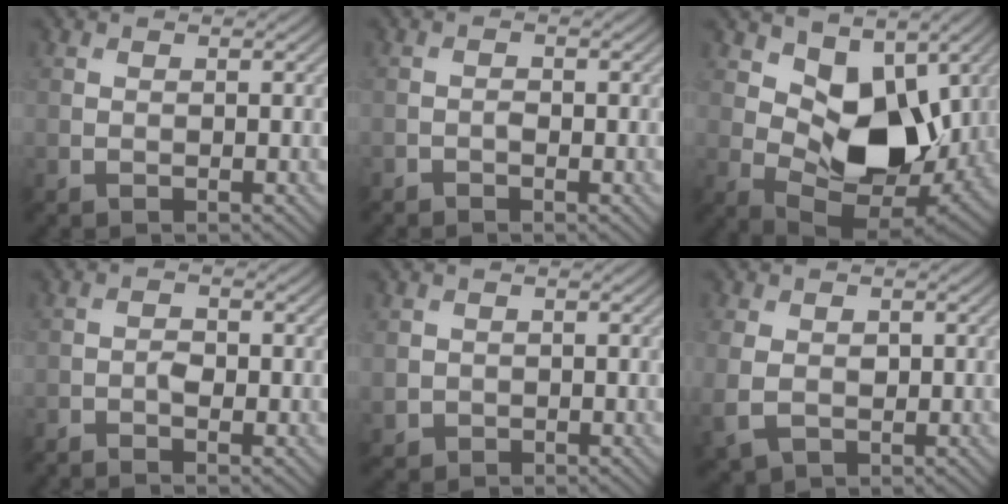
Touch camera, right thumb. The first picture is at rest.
{"total": 0.9, "force": [-0.7, 0.5, 0.4], "torque": [-0.006, 0.002, -0.015]}
{"total": 11.6, "force": [2.9, 7.2, 8.5], "torque": [-0.147, -0.020, 0.050]}
{"total": 1.8, "force": [-1.1, 0.7, 1.2], "torque": [-0.024, 0.002, -0.026]}
{"total": 1.8, "force": [-0.1, 1.8, 0.3], "torque": [-0.011, -0.010, -0.001]}
{"total": 5.1, "force": [-0.3, 3.8, 3.3], "torque": [-0.083, -0.013, 0.001]}